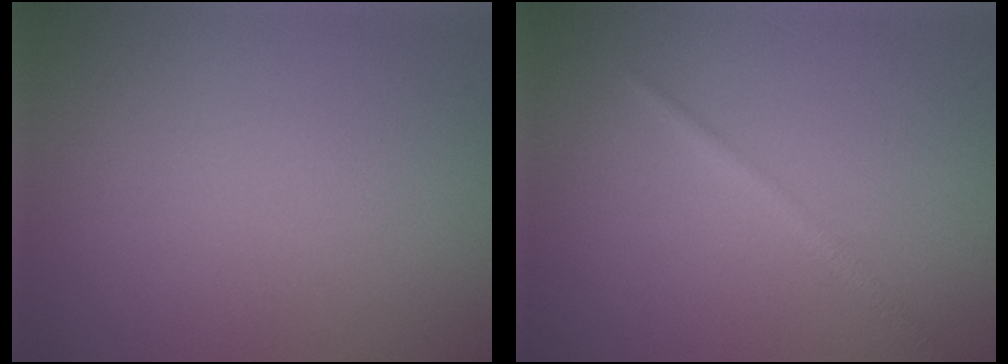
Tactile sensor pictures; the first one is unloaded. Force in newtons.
{"total": 1.3, "press": 1.3, "slide": 0.1}